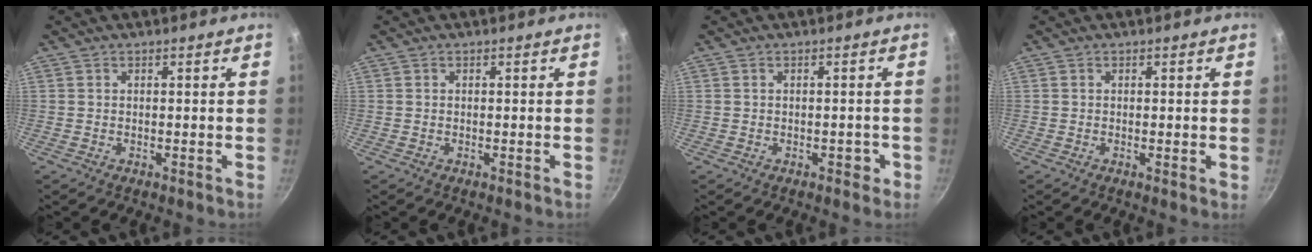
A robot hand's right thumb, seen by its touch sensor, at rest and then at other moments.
{"total": 0.0}
{"total": 2.0, "force": [-0.8, 1.3, 1.2], "torque": [0.003, 0.016, -0.005]}
{"total": 0.9, "force": [-0.1, 0.2, 0.9], "torque": [-0.014, -0.002, -0.004]}